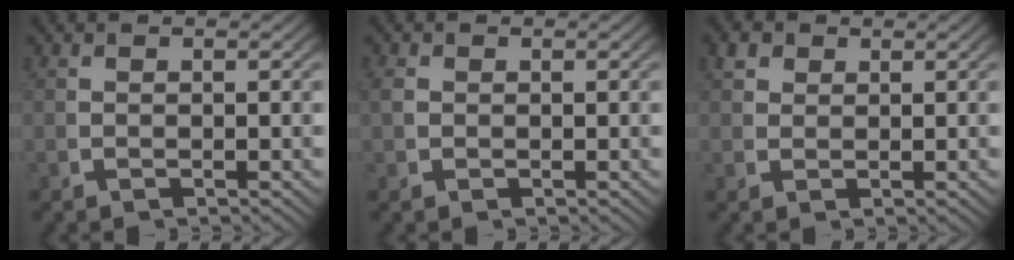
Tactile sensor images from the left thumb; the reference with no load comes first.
{"total": 0.9, "force": [0.2, 0.8, 0.4], "torque": [-0.015, -0.007, 0.009]}
{"total": 2.0, "force": [1.4, 1.3, 0.8], "torque": [-0.020, -0.006, 0.031]}